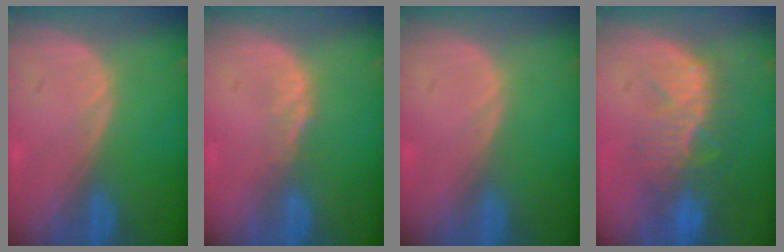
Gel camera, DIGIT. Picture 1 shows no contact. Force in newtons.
{"total": 1.4, "press": 1.4, "slide": 0.1}
{"total": 0.0}
{"total": 10.1, "press": 8.7, "slide": 5.1}